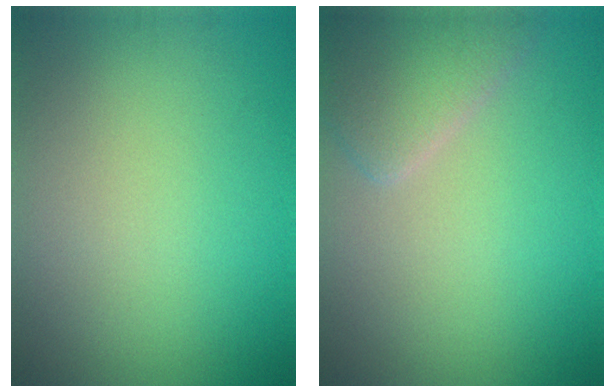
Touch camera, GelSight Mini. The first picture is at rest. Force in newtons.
{"total": 3.4, "press": 3.4, "slide": 0.2}